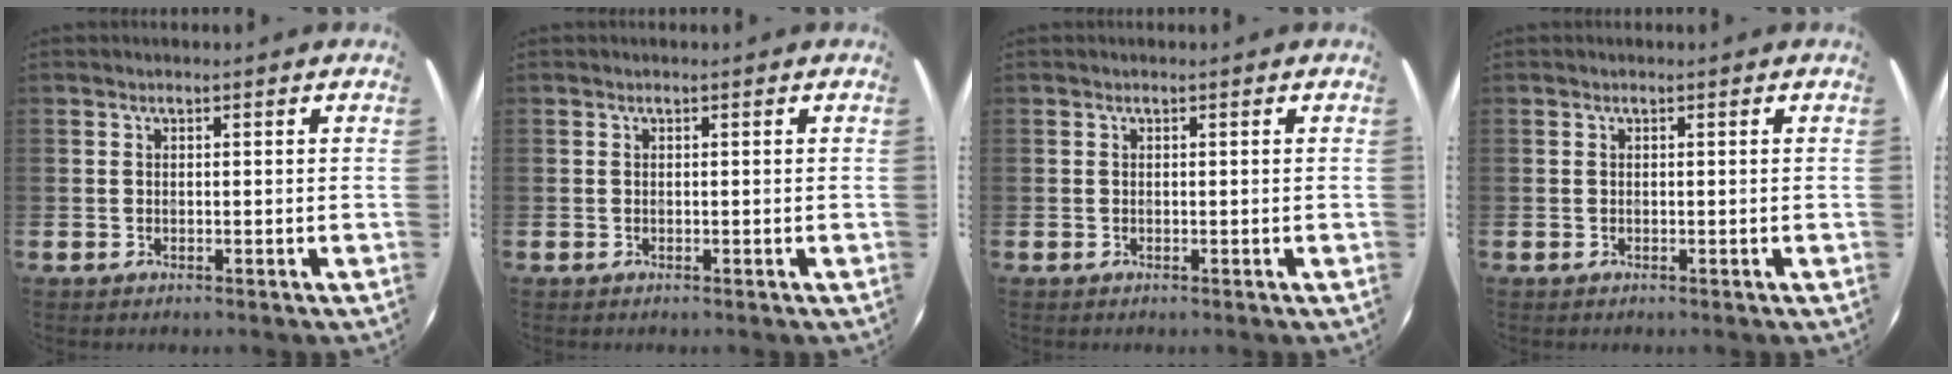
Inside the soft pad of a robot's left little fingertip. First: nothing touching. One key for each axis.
{"total": 0.0}
{"total": 0.0}
{"total": 0.0}